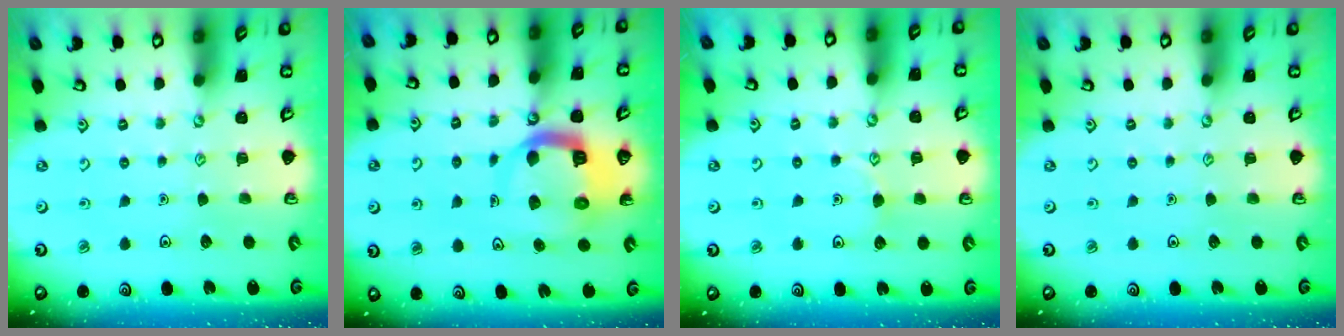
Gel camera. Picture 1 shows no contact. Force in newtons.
{"total": 9.2, "press": 9.2, "slide": 1.0}
{"total": 4.2, "press": 4.2, "slide": 0.4}
{"total": 0.0}